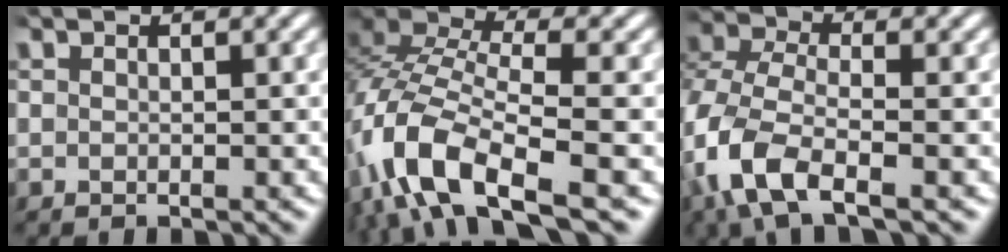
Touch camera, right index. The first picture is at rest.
{"total": 10.7, "force": [-2.4, 7.2, 7.5], "torque": [-0.187, -0.026, -0.034]}
{"total": 7.8, "force": [-2.3, 5.3, 5.1], "torque": [-0.155, -0.041, -0.028]}